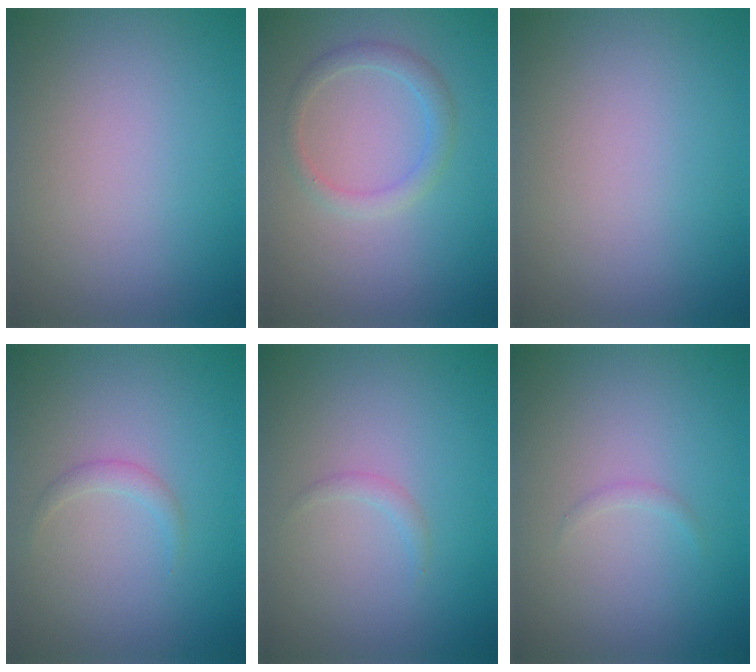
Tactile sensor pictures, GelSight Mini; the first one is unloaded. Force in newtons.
{"total": 1.9, "press": 1.9, "slide": 0.1}
{"total": 0.0}
{"total": 1.0, "press": 1.0, "slide": 0.2}
{"total": 0.7, "press": 0.7, "slide": 0.1}
{"total": 0.5, "press": 0.5, "slide": 0.0}